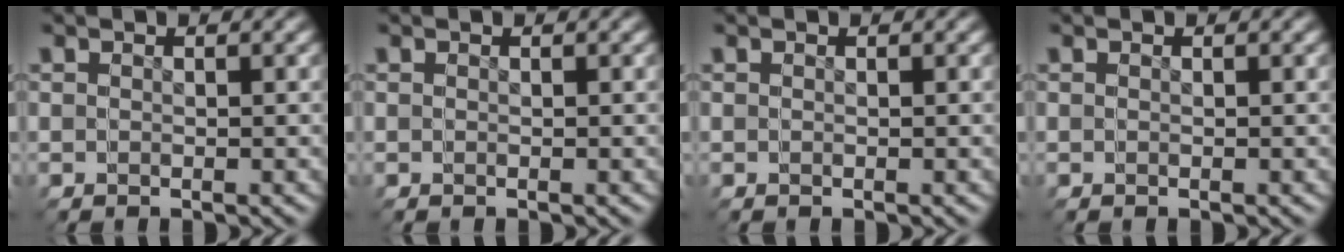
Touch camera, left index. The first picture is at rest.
{"total": 0.0}
{"total": 0.0}
{"total": 0.0}